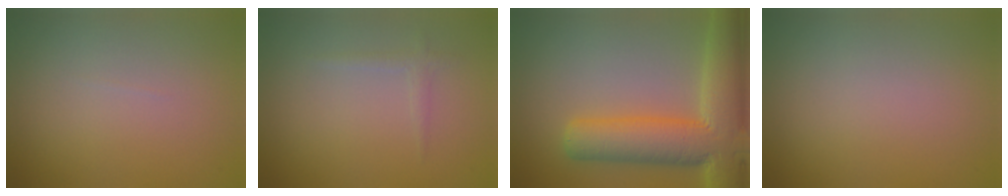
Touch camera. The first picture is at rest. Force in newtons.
{"total": 0.9, "press": 0.9, "slide": 0.0}
{"total": 10.3, "press": 10.3, "slide": 0.5}
{"total": 0.0}